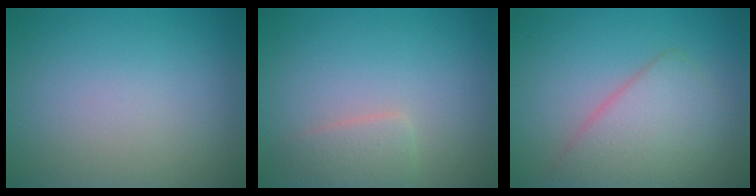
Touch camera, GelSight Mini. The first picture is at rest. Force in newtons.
{"total": 2.0, "press": 2.0, "slide": 0.1}
{"total": 4.6, "press": 4.6, "slide": 0.3}